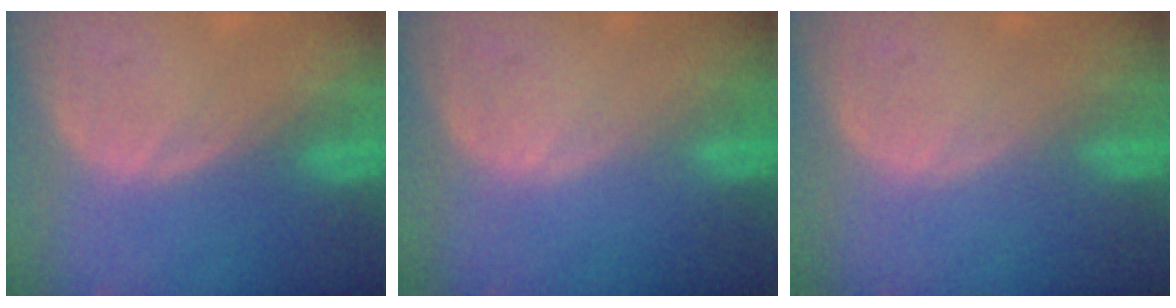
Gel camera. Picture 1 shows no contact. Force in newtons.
{"total": 0.0}
{"total": 0.0}